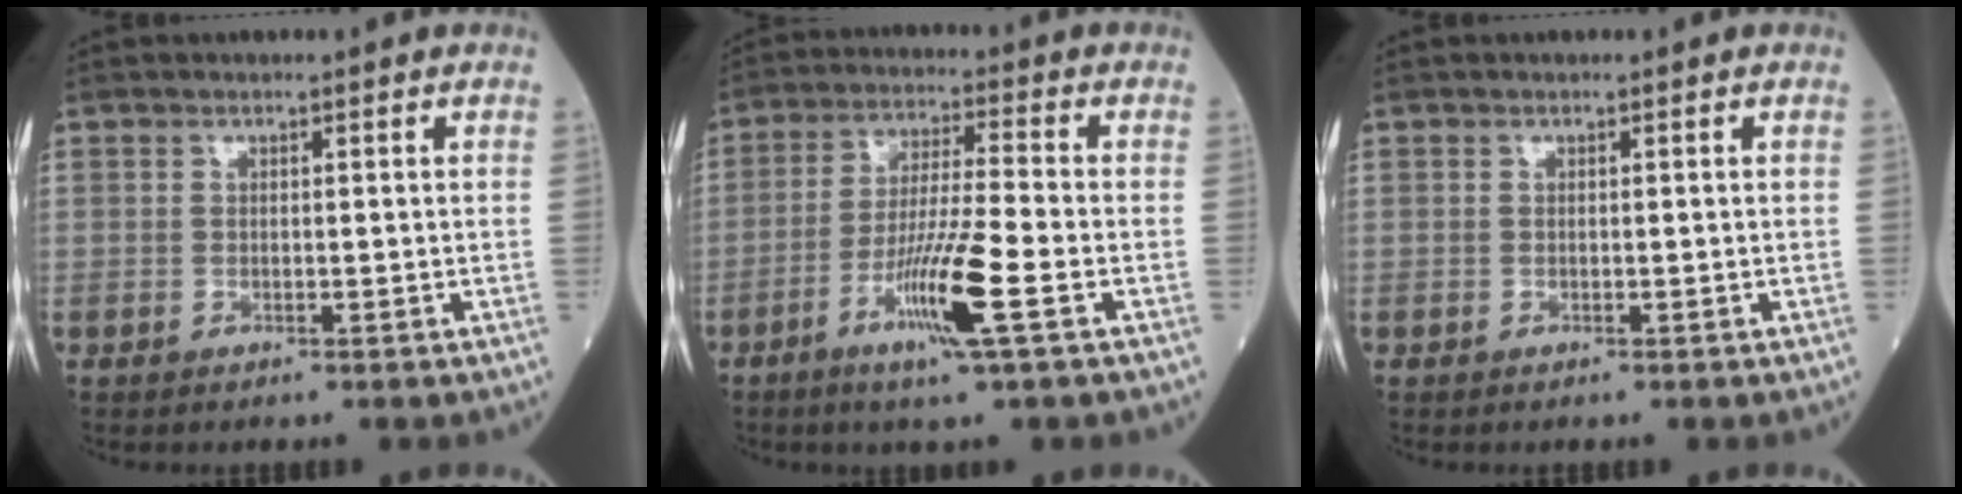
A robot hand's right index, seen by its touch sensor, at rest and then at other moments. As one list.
[{"total": 10.3, "force": [-4.4, -0.5, 9.3], "torque": [-0.179, -0.014, -0.085]}, {"total": 0.0}]